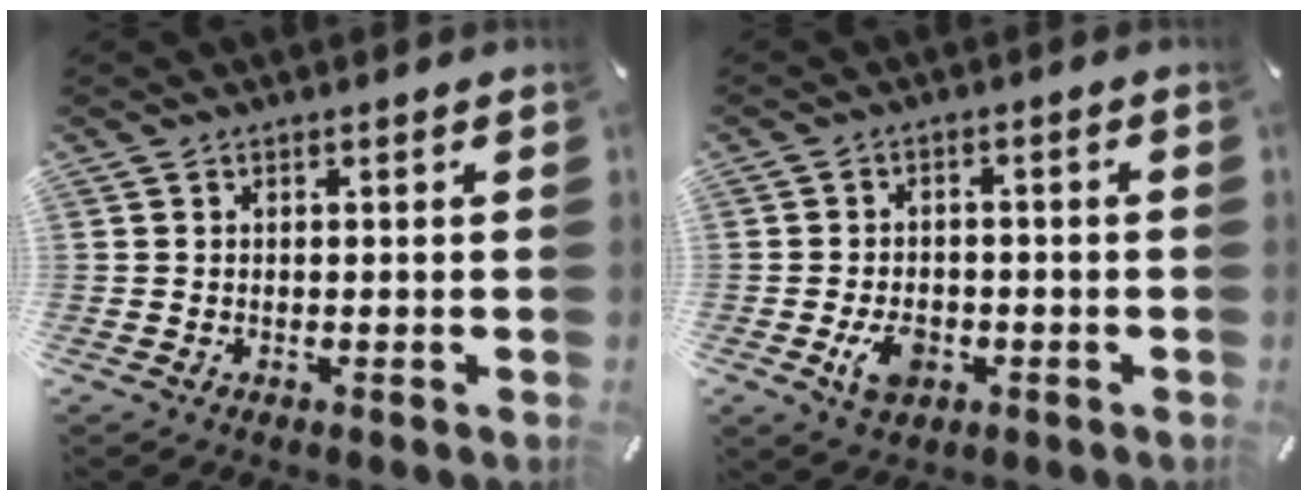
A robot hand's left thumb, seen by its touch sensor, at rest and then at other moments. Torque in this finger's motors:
{"motor_torque": [1.02, 1.39, 0.61, 0.23, 0.06]}